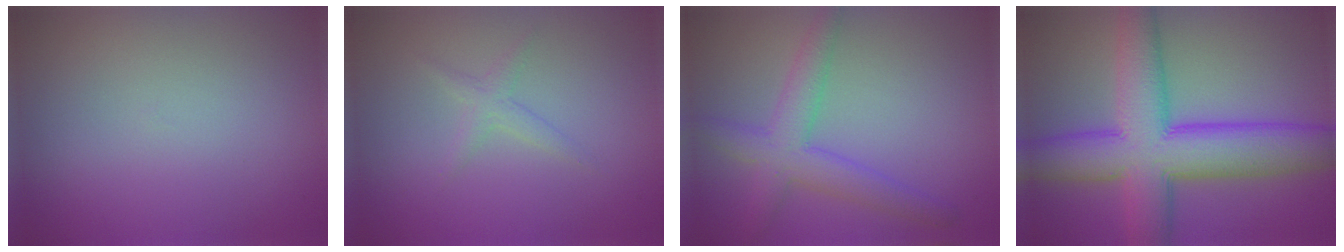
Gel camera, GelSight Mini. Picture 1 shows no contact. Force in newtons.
{"total": 1.3, "press": 1.3, "slide": 0.1}
{"total": 4.2, "press": 4.2, "slide": 0.1}
{"total": 11.0, "press": 11.0, "slide": 0.1}